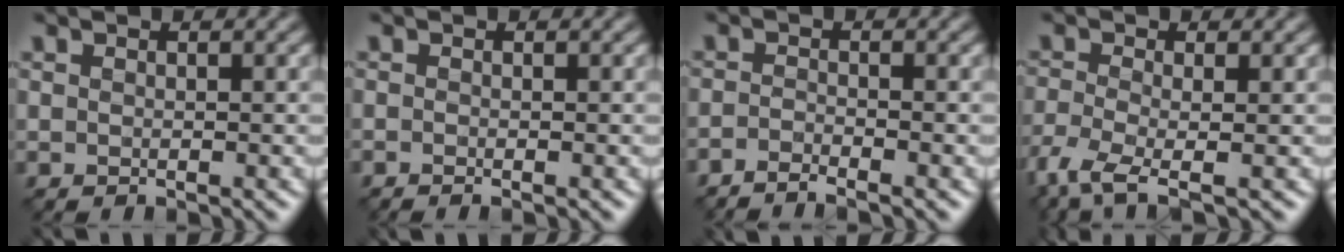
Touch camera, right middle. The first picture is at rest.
{"total": 0.5, "force": [-0.4, -0.1, 0.3], "torque": [-0.011, -0.003, -0.009]}
{"total": 1.8, "force": [-1.7, -0.1, 0.7], "torque": [-0.016, -0.005, -0.040]}
{"total": 4.9, "force": [-3.0, 1.3, 3.6], "torque": [-0.093, -0.014, -0.070]}